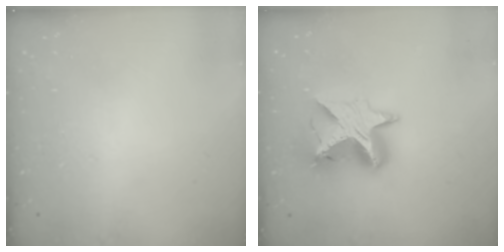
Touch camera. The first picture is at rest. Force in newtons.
{"total": 11.8, "press": 11.8, "slide": 1.0}